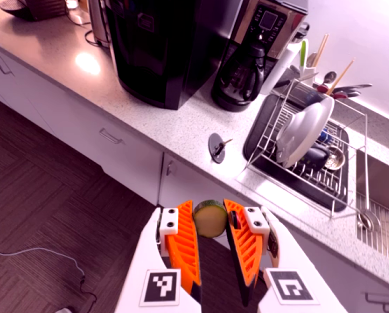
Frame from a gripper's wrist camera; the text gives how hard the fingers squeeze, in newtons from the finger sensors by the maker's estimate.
{"total": 10.9, "left": 10.8, "right": 11.0}